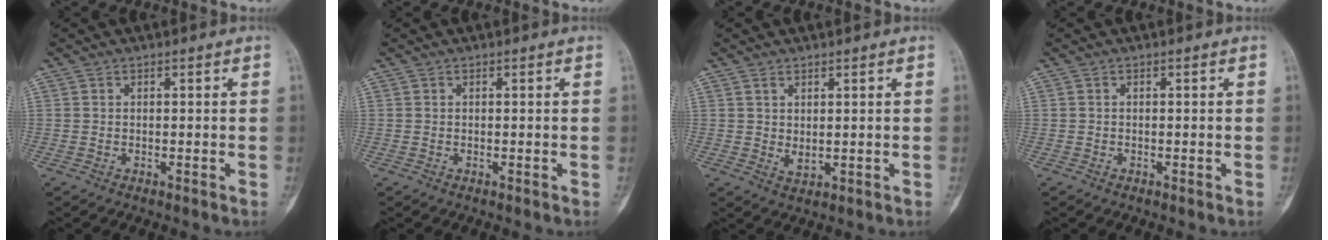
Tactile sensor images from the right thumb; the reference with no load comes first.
{"total": 0.0}
{"total": 2.1, "force": [0.7, 1.1, 1.7], "torque": [-0.030, -0.011, 0.020]}
{"total": 0.0}